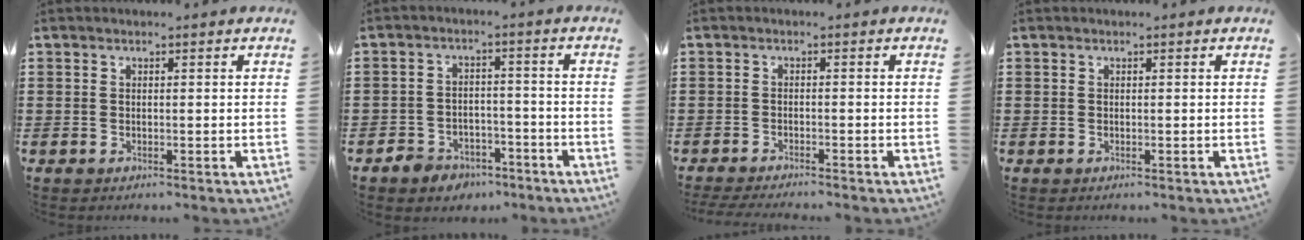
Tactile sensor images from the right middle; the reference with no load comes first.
{"total": 4.0, "force": [-3.6, 1.7, 0.5], "torque": [-0.022, 0.007, -0.075]}
{"total": 1.8, "force": [-1.7, -0.1, 0.5], "torque": [-0.008, 0.000, -0.034]}
{"total": 0.0}